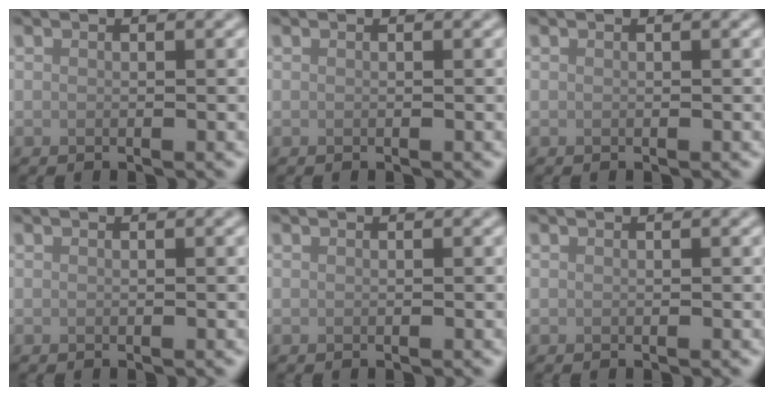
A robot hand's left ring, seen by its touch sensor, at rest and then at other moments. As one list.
[{"total": 0.0}, {"total": 0.0}, {"total": 0.0}, {"total": 0.0}, {"total": 0.0}]